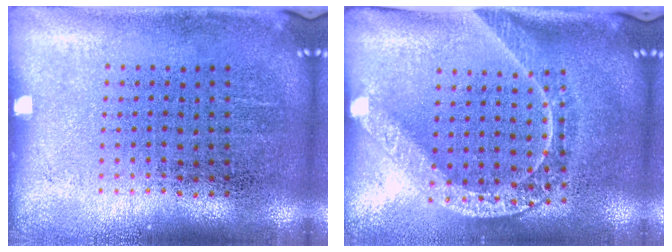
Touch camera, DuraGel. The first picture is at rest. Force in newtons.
{"total": 2.1, "press": 1.7, "slide": 1.1}